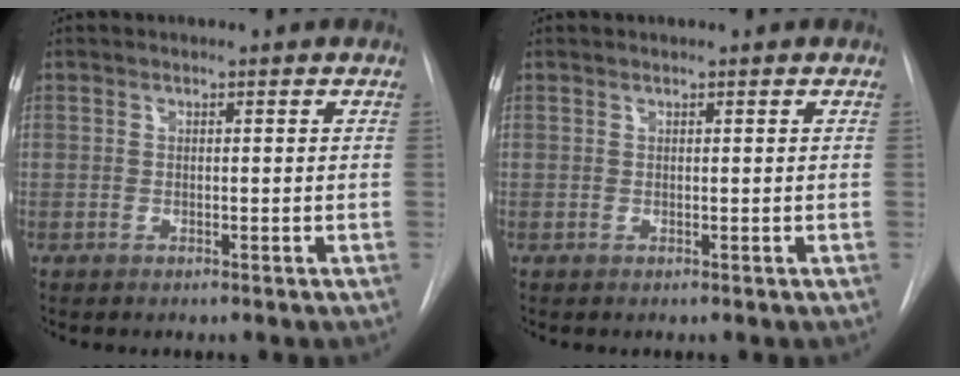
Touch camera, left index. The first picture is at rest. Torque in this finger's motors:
{"motor_torque": [-0.02, -0.01, 0.01, -0.01]}